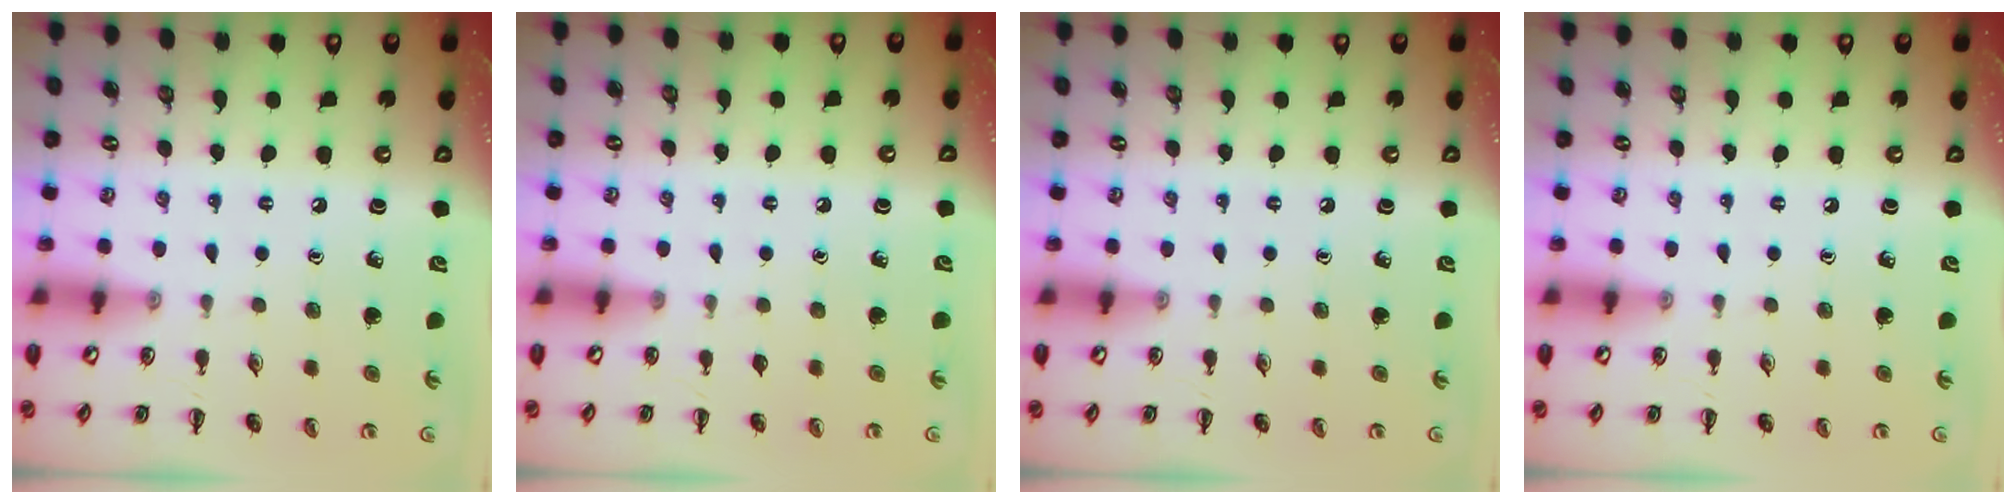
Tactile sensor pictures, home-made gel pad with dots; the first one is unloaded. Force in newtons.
{"total": 0.0}
{"total": 0.0}
{"total": 0.0}